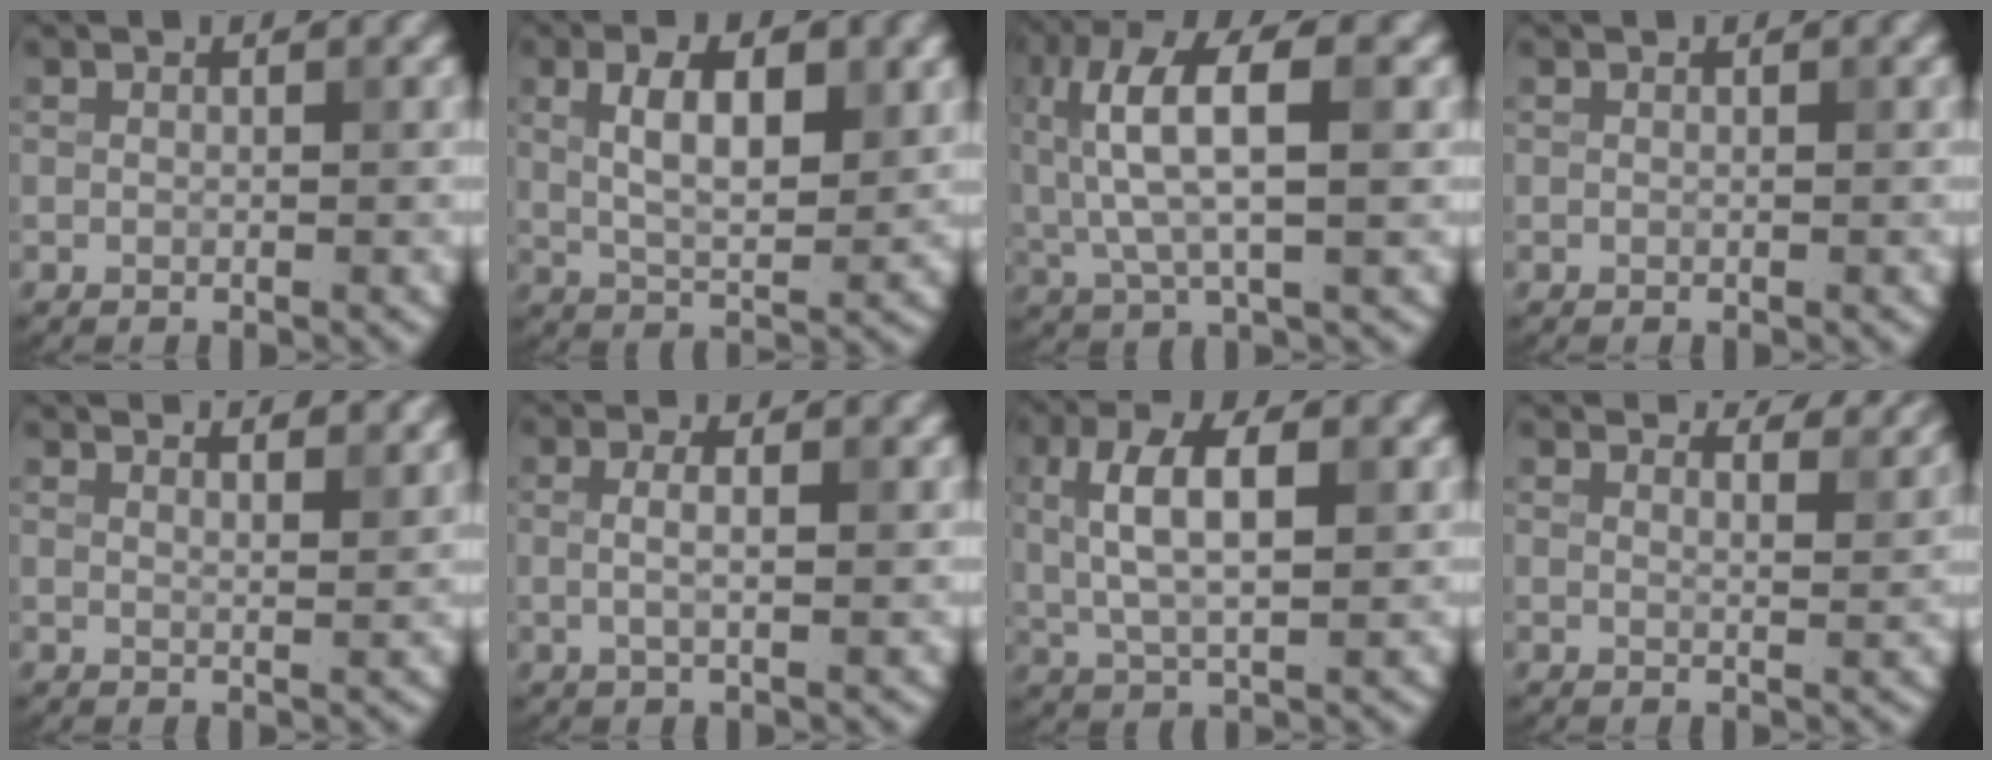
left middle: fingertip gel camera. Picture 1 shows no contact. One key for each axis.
{"total": 5.6, "fx": 1.5, "fy": 2.3, "fz": 4.8, "tx": -0.089, "ty": 0.002, "tz": 0.029}
{"total": 7.7, "fx": 1.5, "fy": 2.5, "fz": 7.1, "tx": -0.148, "ty": 0.017, "tz": 0.023}
{"total": 0.0}
{"total": 6.7, "fx": 5.4, "fy": 2.3, "fz": 3.3, "tx": -0.020, "ty": 0.041, "tz": 0.036}
{"total": 2.2, "fx": 0.2, "fy": 0.6, "fz": 2.1, "tx": -0.038, "ty": 0.005, "tz": 0.002}
{"total": 6.2, "fx": 1.4, "fy": 2.6, "fz": 5.5, "tx": -0.106, "ty": 0.009, "tz": 0.024}
{"total": 6.5, "fx": 5.7, "fy": 1.5, "fz": 2.6, "tx": -0.022, "ty": 0.024, "tz": 0.044}